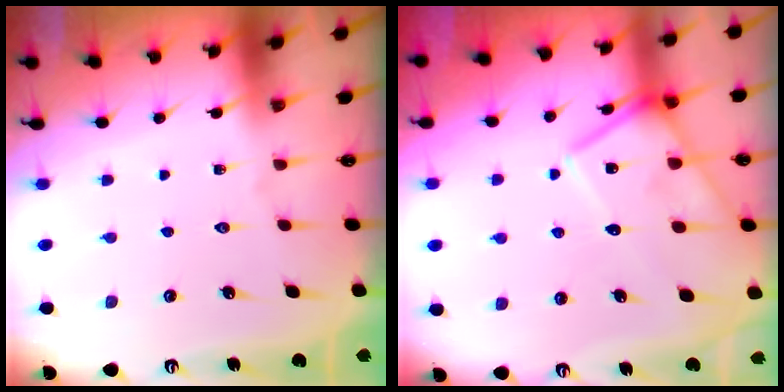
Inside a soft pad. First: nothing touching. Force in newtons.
{"total": 13.1, "press": 13.1, "slide": 1.1}